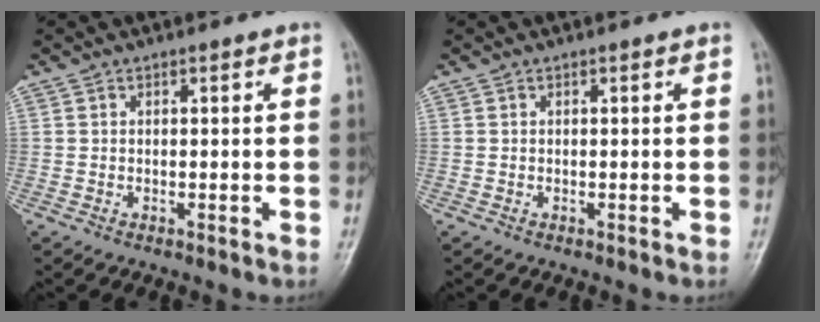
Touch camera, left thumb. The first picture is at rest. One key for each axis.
{"total": 0.0}